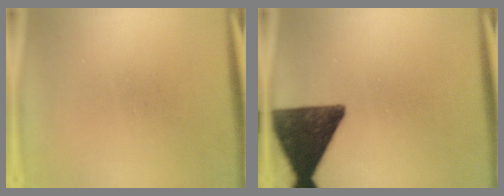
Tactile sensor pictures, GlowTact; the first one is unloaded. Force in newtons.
{"total": 14.1}